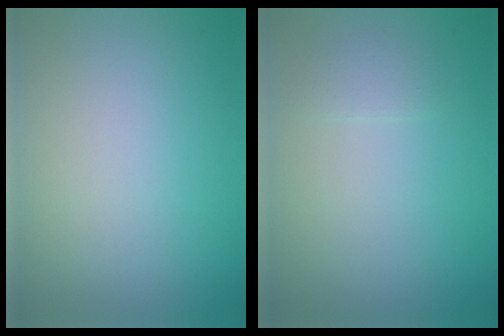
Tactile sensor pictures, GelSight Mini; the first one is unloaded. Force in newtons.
{"total": 0.9, "press": 0.9, "slide": 0.0}